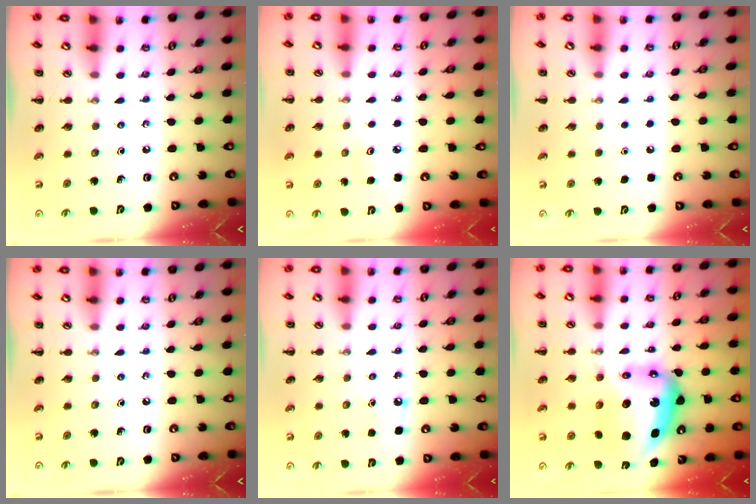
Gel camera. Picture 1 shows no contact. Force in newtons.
{"total": 4.7, "press": 4.5, "slide": 1.4}
{"total": 1.6, "press": 1.6, "slide": 0.1}
{"total": 0.0}
{"total": 3.6, "press": 3.5, "slide": 1.1}
{"total": 10.2, "press": 9.8, "slide": 3.0}